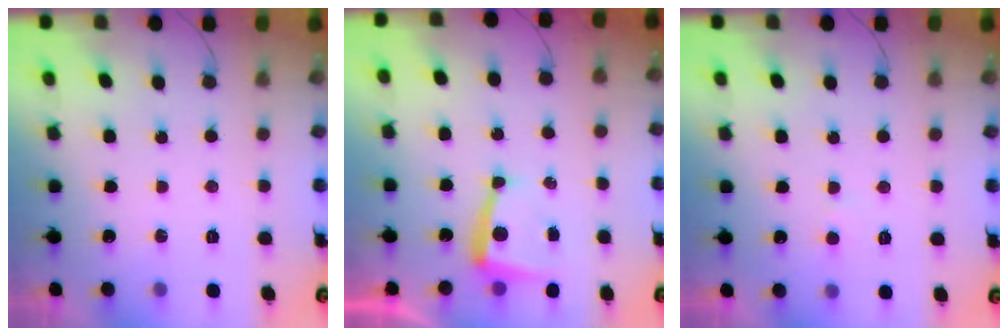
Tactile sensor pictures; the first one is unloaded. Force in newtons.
{"total": 6.0, "press": 6.0, "slide": 0.6}
{"total": 3.5, "press": 3.5, "slide": 0.4}